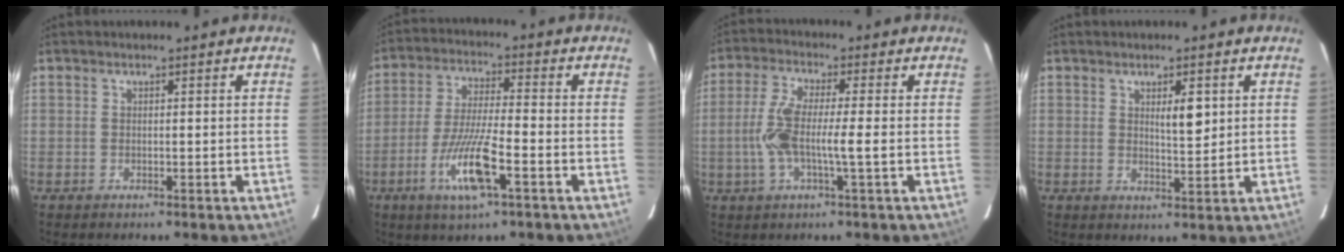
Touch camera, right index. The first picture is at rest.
{"total": 10.6, "force": [-4.5, 1.0, 9.5], "torque": [-0.187, -0.015, -0.082]}
{"total": 7.6, "force": [-1.0, 0.6, 7.5], "torque": [-0.160, 0.005, -0.025]}
{"total": 3.6, "force": [1.3, 0.9, 3.2], "torque": [-0.050, -0.004, 0.022]}